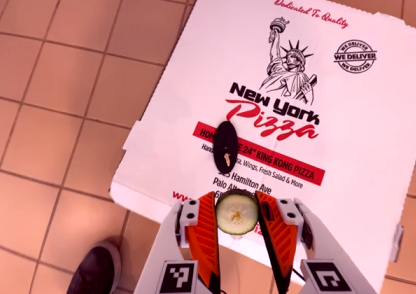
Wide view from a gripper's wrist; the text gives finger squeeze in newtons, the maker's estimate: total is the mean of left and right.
{"total": 8.2, "left": 8.2, "right": 8.2}